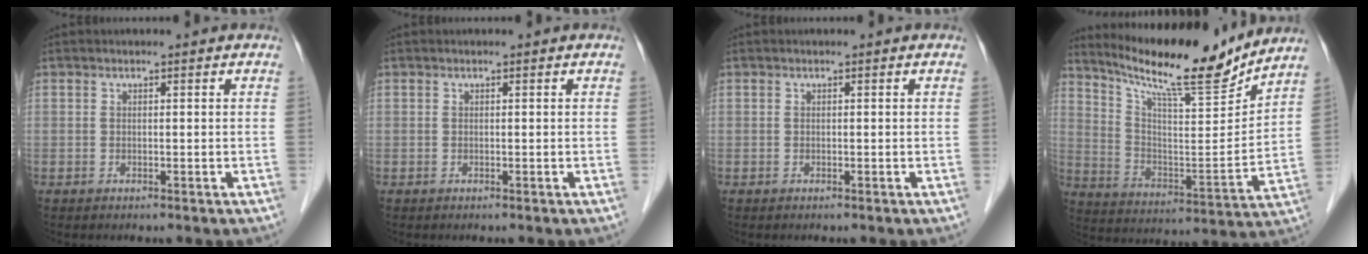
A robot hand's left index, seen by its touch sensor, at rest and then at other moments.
{"total": 0.0}
{"total": 0.0}
{"total": 17.5, "force": [15.8, 0.9, 7.4], "torque": [-0.138, -0.033, 0.255]}